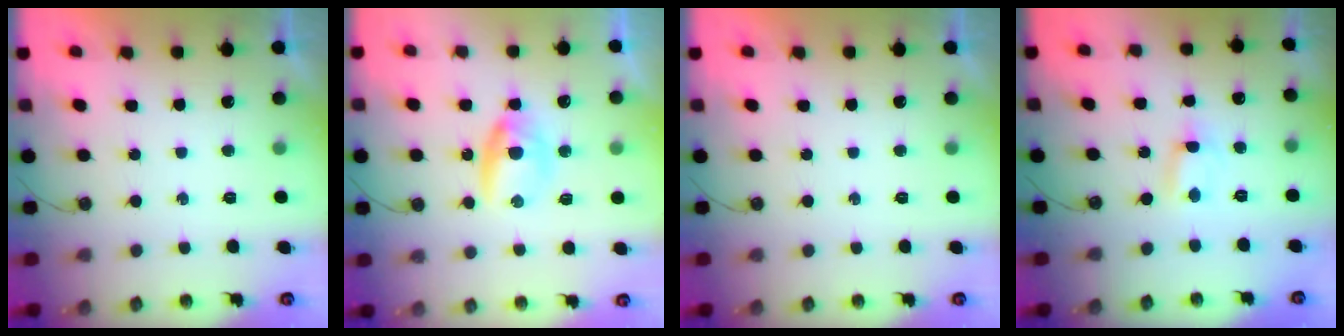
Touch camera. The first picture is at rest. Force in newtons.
{"total": 6.5, "press": 6.4, "slide": 0.9}
{"total": 0.0}
{"total": 0.5, "press": 0.2, "slide": 0.5}